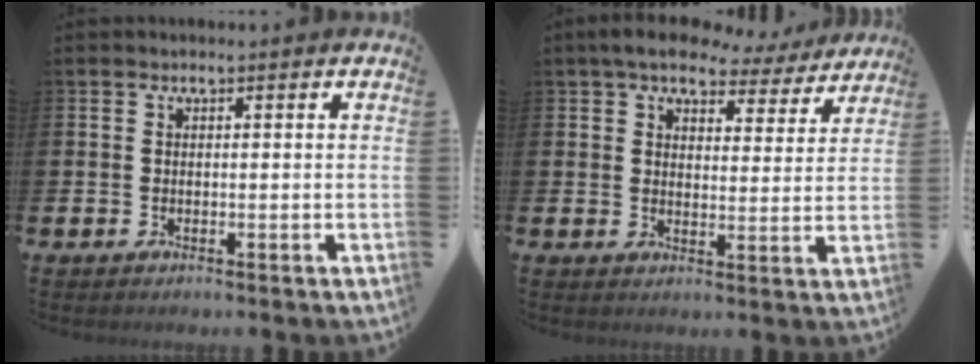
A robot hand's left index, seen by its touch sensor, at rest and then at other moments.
{"total": 6.2, "force": [5.3, 2.8, 1.7], "torque": [-0.038, -0.031, 0.090]}